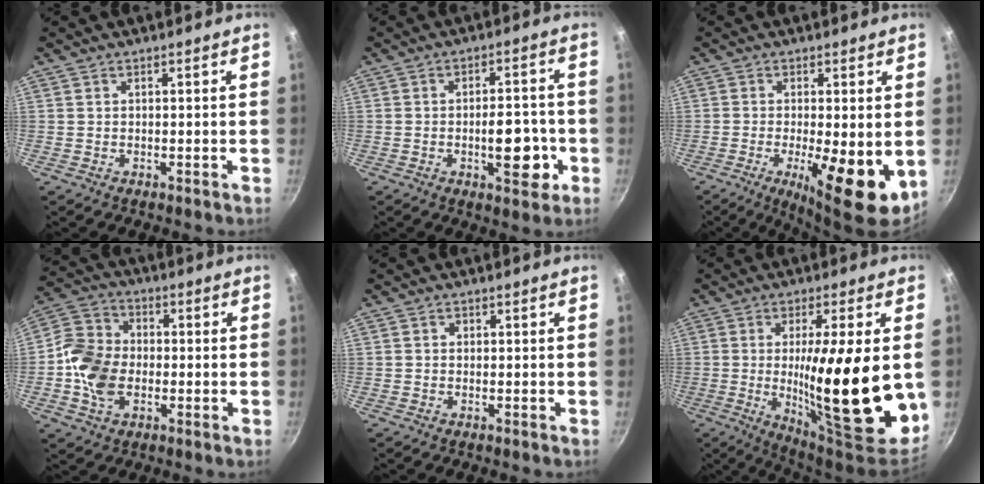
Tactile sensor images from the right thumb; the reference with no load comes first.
{"total": 9.5, "force": [-2.7, 4.3, 8.0], "torque": [-0.081, 0.015, -0.036]}
{"total": 12.2, "force": [-2.5, 3.5, 11.4], "torque": [-0.170, -0.011, -0.029]}
{"total": 12.0, "force": [-1.8, 8.8, 7.9], "torque": [-0.137, 0.020, -0.052]}
{"total": 0.7, "force": [0.0, 0.7, 0.2], "torque": [0.000, 0.003, -0.001]}
{"total": 24.6, "force": [-0.9, 6.1, 23.8], "torque": [-0.351, -0.020, -0.004]}